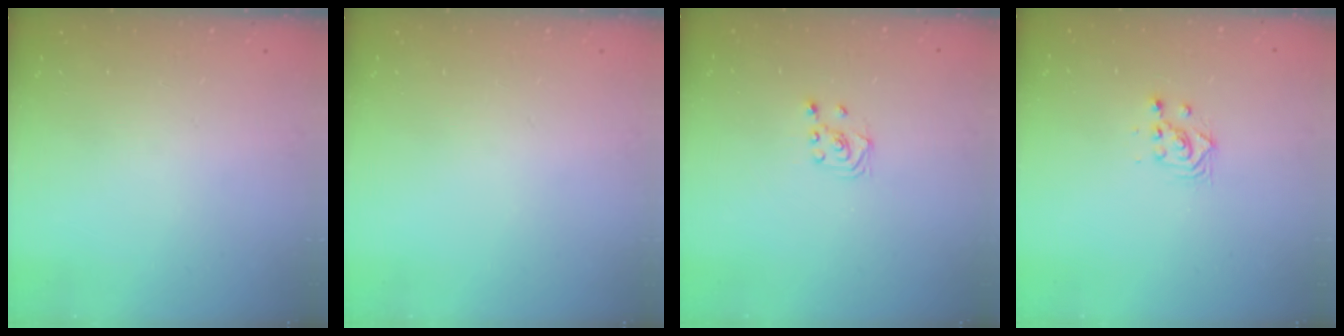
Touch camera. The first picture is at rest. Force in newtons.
{"total": 0.0}
{"total": 2.3, "press": 2.2, "slide": 0.6}
{"total": 3.0, "press": 3.0, "slide": 0.1}